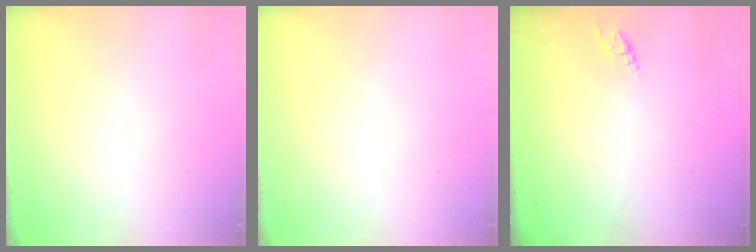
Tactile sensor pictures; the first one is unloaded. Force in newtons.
{"total": 0.0}
{"total": 3.7, "press": 3.6, "slide": 0.3}